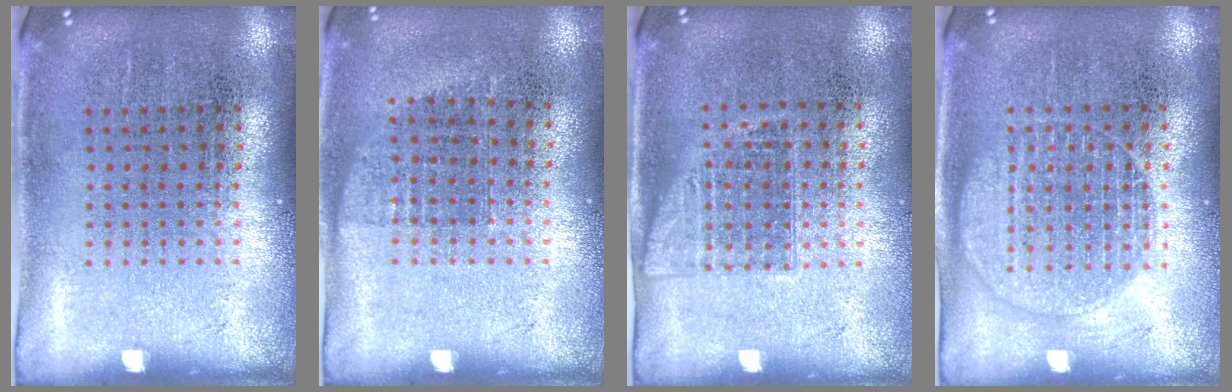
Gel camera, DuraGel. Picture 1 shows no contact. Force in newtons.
{"total": 0.7, "press": 0.7, "slide": 0.3}
{"total": 1.0, "press": 0.9, "slide": 0.4}
{"total": 1.3, "press": 1.3, "slide": 0.2}